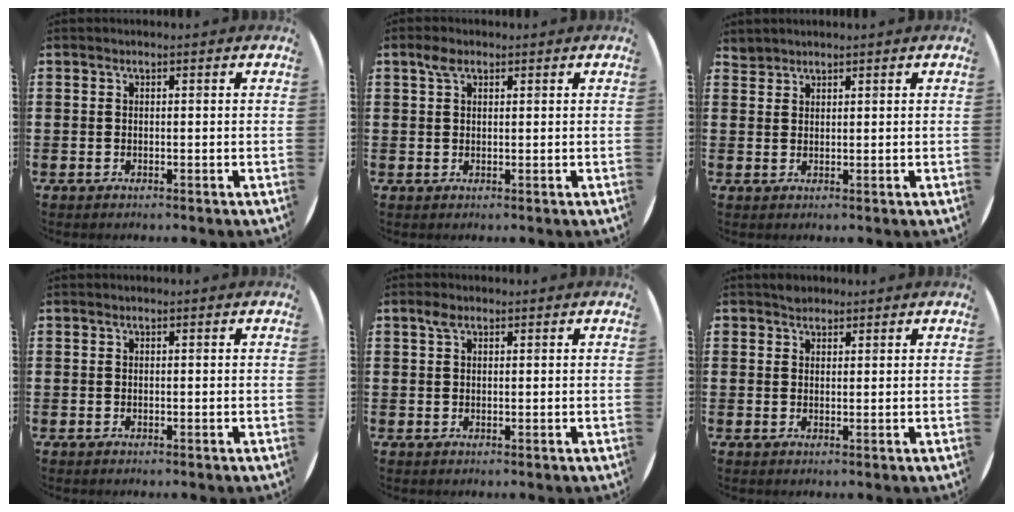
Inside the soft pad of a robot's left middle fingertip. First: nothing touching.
{"total": 2.0, "force": [1.2, 1.1, 1.1], "torque": [-0.018, 0.003, 0.021]}
{"total": 1.6, "force": [1.5, 0.3, -0.3], "torque": [0.001, 0.000, 0.031]}
{"total": 0.0}
{"total": 1.5, "force": [0.9, 0.8, 0.9], "torque": [-0.012, 0.002, 0.014]}
{"total": 1.5, "force": [1.3, 0.6, -0.1], "torque": [-0.002, 0.002, 0.027]}